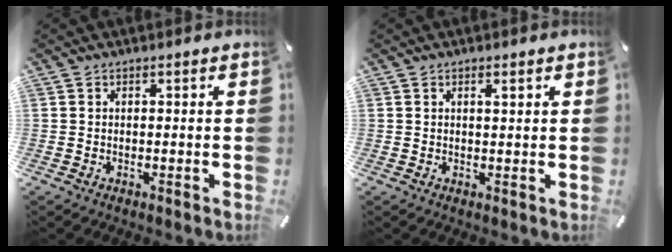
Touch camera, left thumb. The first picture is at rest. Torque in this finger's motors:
{"motor_torque": [-0.14, -0.13, 0.04, -0.10, -0.01]}